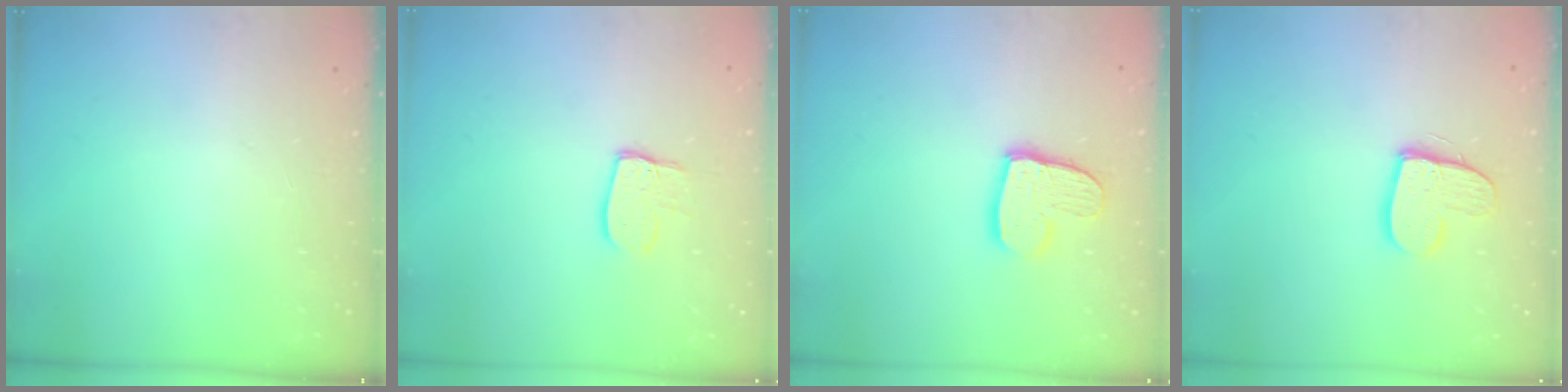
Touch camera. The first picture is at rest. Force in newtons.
{"total": 8.5, "press": 8.5, "slide": 0.7}
{"total": 12.2, "press": 12.2, "slide": 1.0}
{"total": 12.0, "press": 11.9, "slide": 0.9}